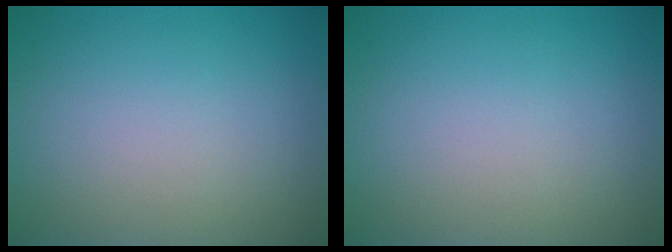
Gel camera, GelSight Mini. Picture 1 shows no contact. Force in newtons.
{"total": 0.0}